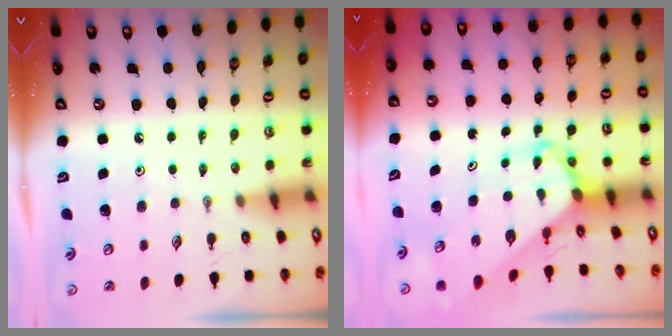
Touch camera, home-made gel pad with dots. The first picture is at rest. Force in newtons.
{"total": 6.4, "press": 6.4, "slide": 0.6}